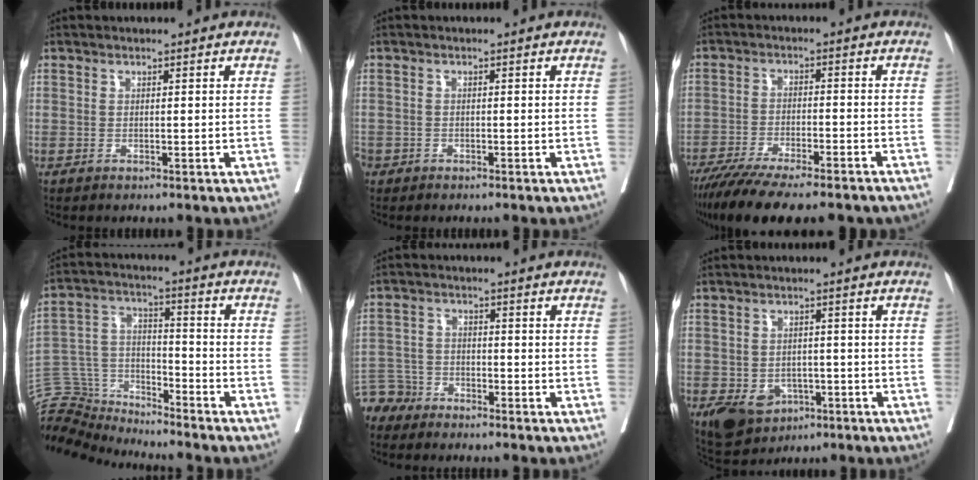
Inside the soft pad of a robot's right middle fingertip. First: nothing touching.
{"total": 2.2, "force": [-1.4, 1.7, 0.6], "torque": [-0.016, -0.001, -0.029]}
{"total": 16.9, "force": [-13.8, 2.9, 9.4], "torque": [-0.148, -0.030, -0.212]}
{"total": 10.3, "force": [-10.1, 1.4, -1.2], "torque": [0.014, 0.058, -0.196]}
{"total": 5.3, "force": [-4.9, 2.0, -0.4], "torque": [0.011, -0.003, -0.101]}
{"total": 9.5, "force": [-4.4, 7.2, 4.4], "torque": [-0.091, 0.004, -0.058]}